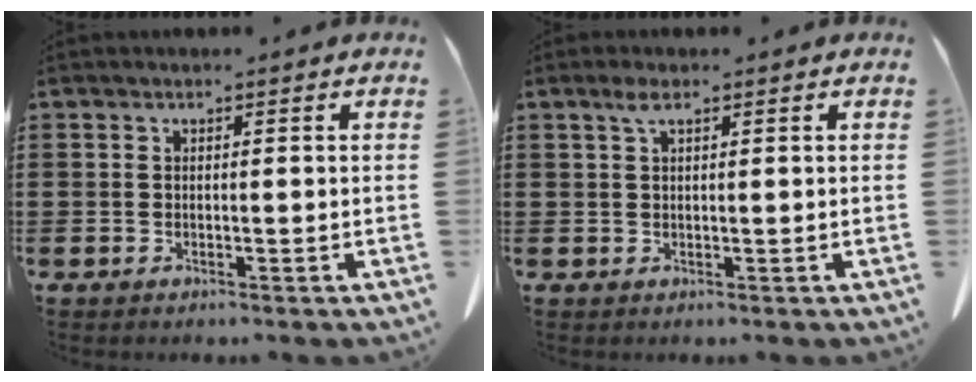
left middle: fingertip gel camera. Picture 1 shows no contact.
{"total": 2.0, "force": [0.9, 0.6, 1.7], "torque": [-0.038, 0.005, 0.015]}